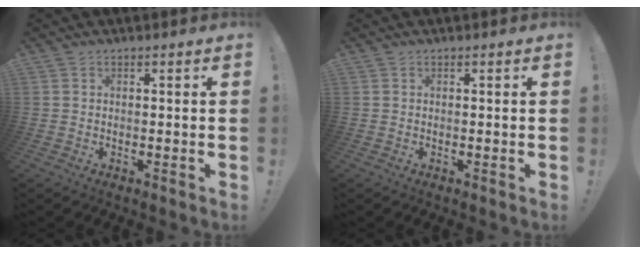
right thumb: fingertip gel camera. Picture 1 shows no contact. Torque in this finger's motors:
{"motor_torque": [-0.12, -0.01, 0.00, 0.00, 0.02]}